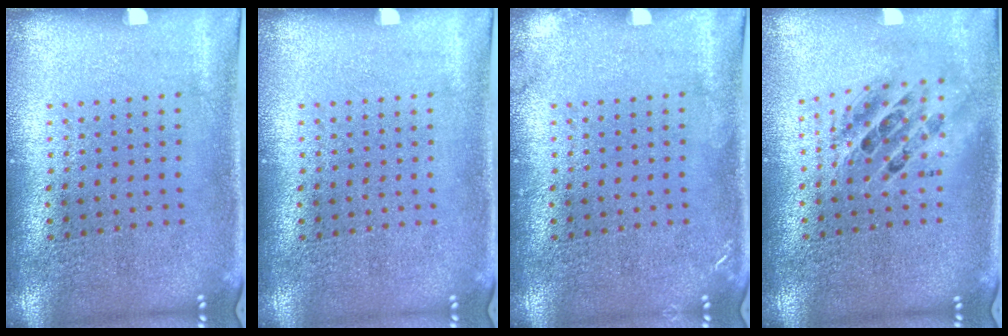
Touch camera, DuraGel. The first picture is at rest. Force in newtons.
{"total": 0.0}
{"total": 0.8, "press": 0.8, "slide": 0.1}
{"total": 1.7, "press": 1.4, "slide": 1.0}